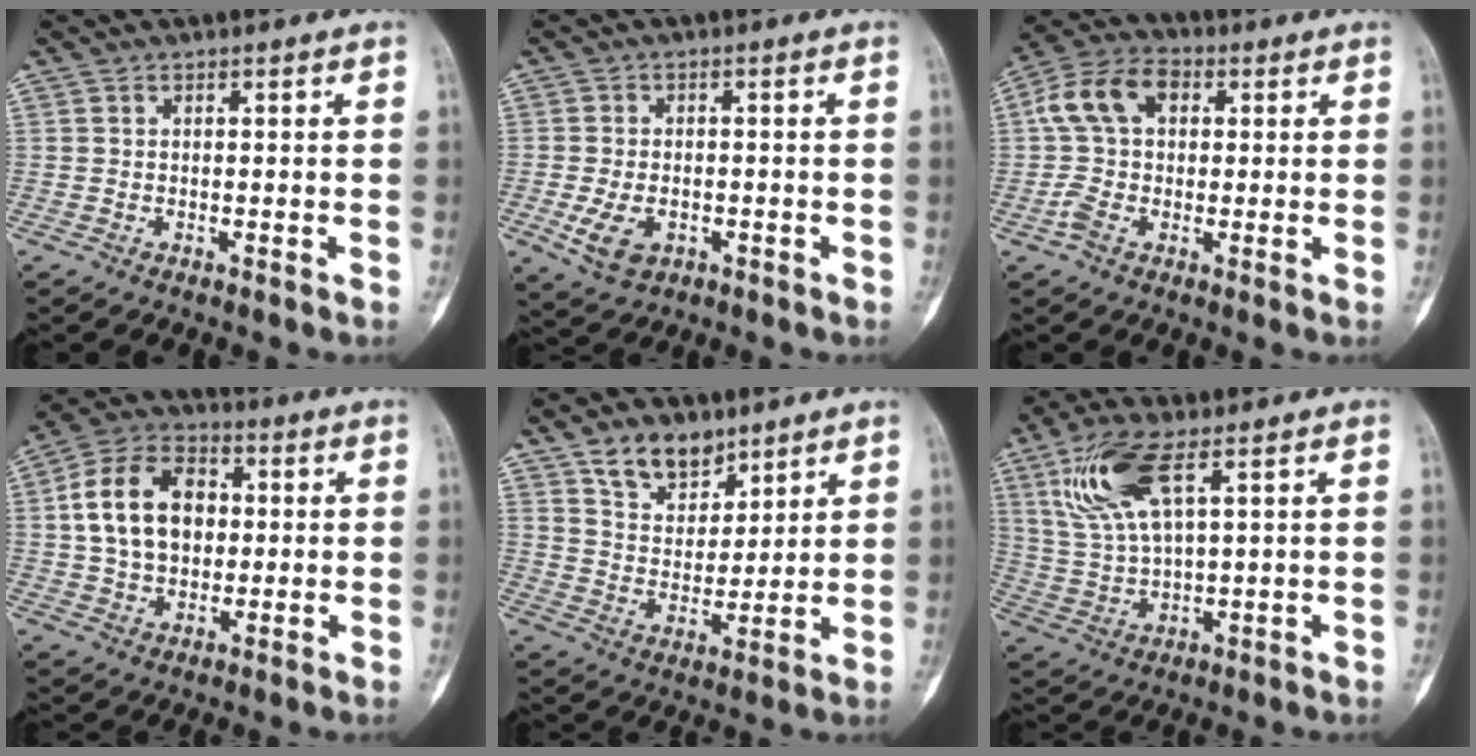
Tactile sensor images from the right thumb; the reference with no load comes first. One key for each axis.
{"total": 6.1, "fx": -1.9, "fy": 4.0, "fz": 4.2, "tx": -0.075, "ty": 0.000, "tz": -0.027}
{"total": 10.5, "fx": 1.8, "fy": 7.2, "fz": 7.4, "tx": -0.135, "ty": 0.032, "tz": 0.026}
{"total": 15.1, "fx": 1.9, "fy": 10.6, "fz": 10.6, "tx": -0.167, "ty": 0.017, "tz": 0.028}
{"total": 9.5, "fx": 6.7, "fy": 5.5, "fz": 4.0, "tx": -0.034, "ty": -0.046, "tz": 0.123}
{"total": 12.4, "fx": 5.7, "fy": 4.2, "fz": 10.2, "tx": -0.220, "ty": -0.012, "tz": 0.119}